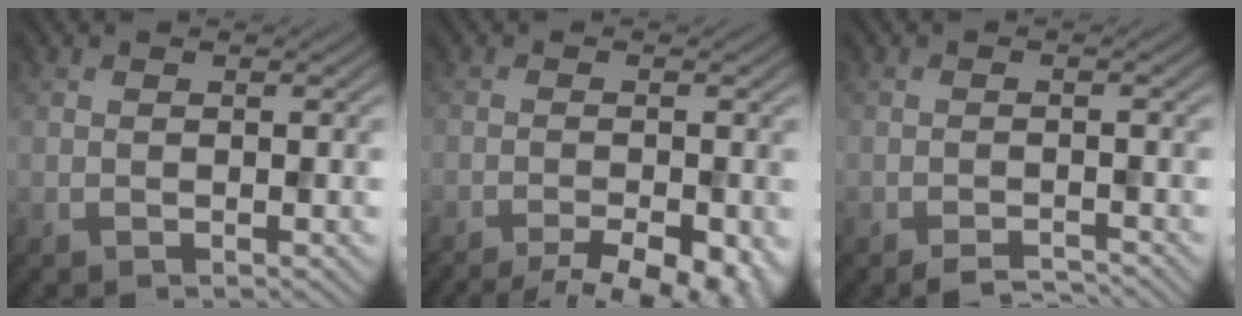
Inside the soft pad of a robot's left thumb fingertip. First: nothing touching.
{"total": 8.3, "force": [-6.2, 2.2, 5.1], "torque": [-0.071, -0.016, -0.076]}
{"total": 2.2, "force": [-1.9, 0.3, 0.9], "torque": [-0.014, 0.001, -0.034]}